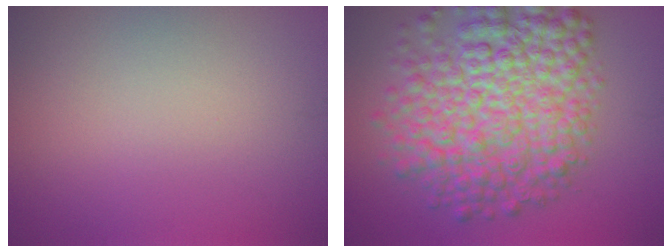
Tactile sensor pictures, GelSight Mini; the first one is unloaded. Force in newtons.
{"total": 10.2, "press": 10.2, "slide": 0.2}